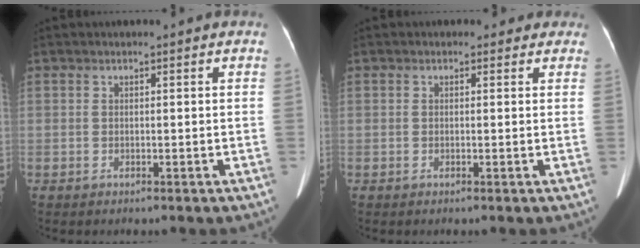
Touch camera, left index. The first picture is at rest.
{"total": 1.6, "force": [0.9, 1.3, 0.1], "torque": [0.006, 0.000, 0.001]}